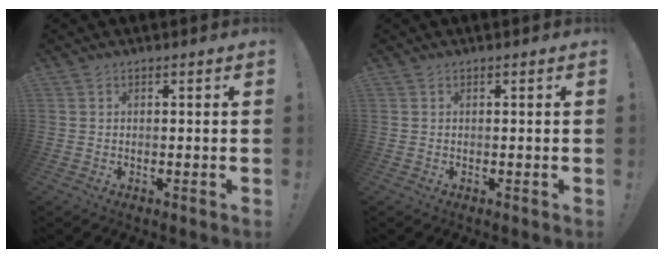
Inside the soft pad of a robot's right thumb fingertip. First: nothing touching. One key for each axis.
{"total": 0.0}